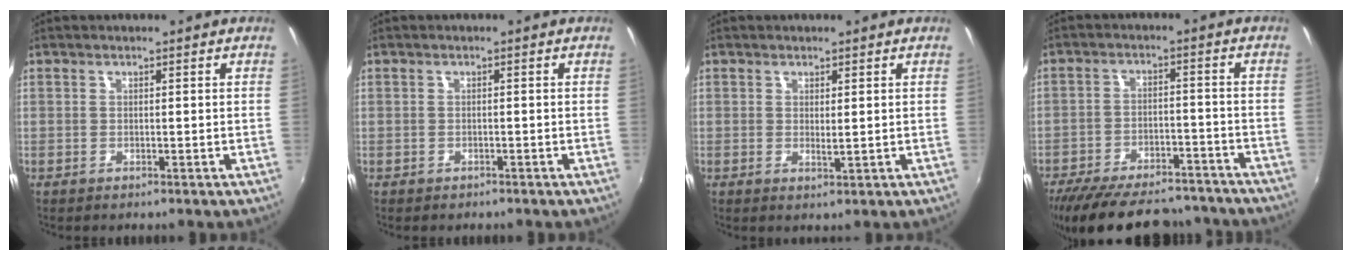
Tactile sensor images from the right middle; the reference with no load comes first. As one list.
[{"total": 1.2, "force": [-0.8, 0.9, 0.1], "torque": [-0.007, -0.001, -0.011]}, {"total": 1.2, "force": [0.4, 0.4, 1.1], "torque": [-0.019, -0.002, 0.007]}, {"total": 22.8, "force": [-19.1, 7.9, 9.5], "torque": [-0.198, -0.002, -0.265]}]